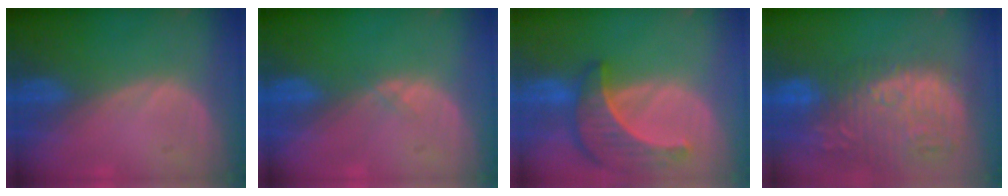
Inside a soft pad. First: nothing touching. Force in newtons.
{"total": 0.6, "press": 0.5, "slide": 0.2}
{"total": 8.4, "press": 7.8, "slide": 3.0}
{"total": 15.3, "press": 13.0, "slide": 8.1}